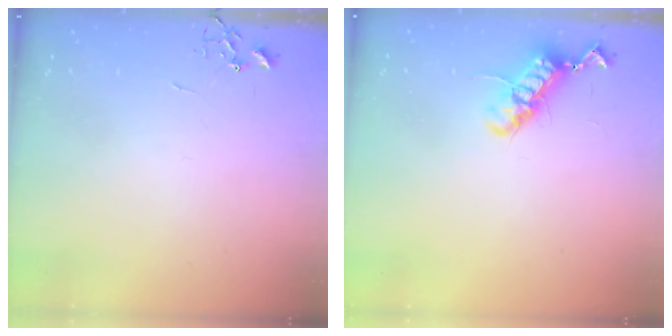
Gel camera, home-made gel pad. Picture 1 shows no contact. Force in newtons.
{"total": 12.7, "press": 12.6, "slide": 1.1}